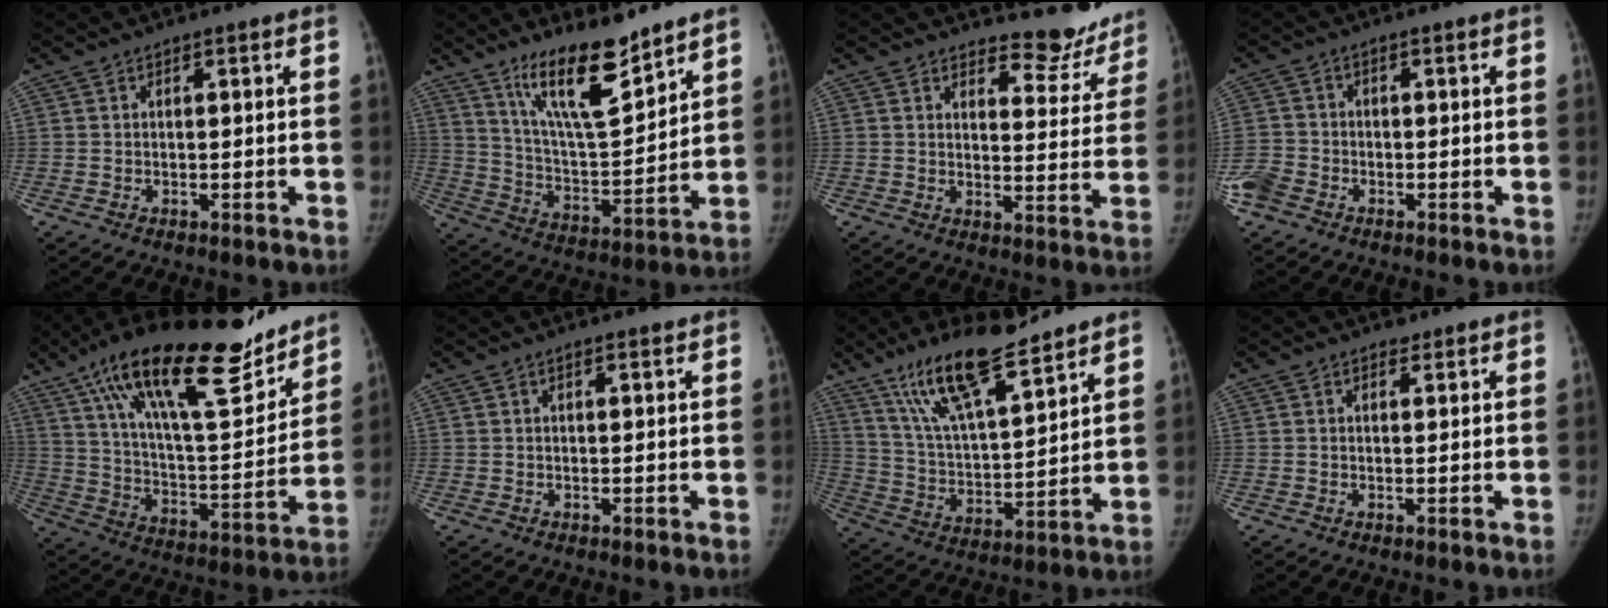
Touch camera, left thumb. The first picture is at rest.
{"total": 15.6, "force": [11.6, 3.9, 9.8], "torque": [-0.142, -0.084, 0.214]}
{"total": 10.2, "force": [9.5, 3.7, 0.8], "torque": [0.033, -0.086, 0.101]}
{"total": 5.1, "force": [-2.9, 3.7, 2.1], "torque": [-0.051, 0.009, -0.060]}
{"total": 29.1, "force": [20.1, 8.8, 19.1], "torque": [-0.279, -0.059, 0.330]}
{"total": 1.1, "force": [0.8, 0.3, 0.6], "torque": [-0.009, 0.000, 0.013]}
{"total": 17.7, "force": [13.1, 4.6, 11.1], "torque": [-0.173, -0.066, 0.241]}
{"total": 1.1, "force": [0.9, 0.6, 0.1], "torque": [0.004, -0.007, 0.010]}